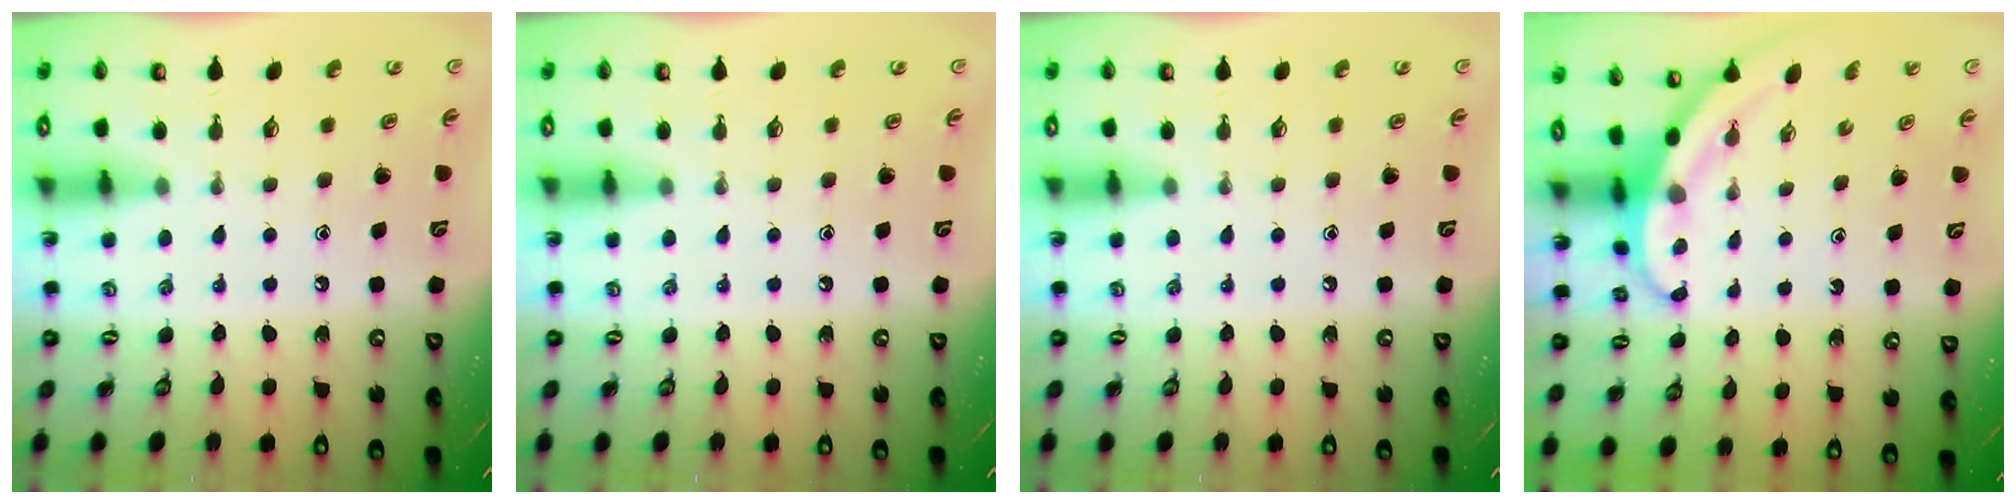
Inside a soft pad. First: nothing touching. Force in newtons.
{"total": 0.0}
{"total": 0.0}
{"total": 3.2, "press": 3.2, "slide": 0.1}